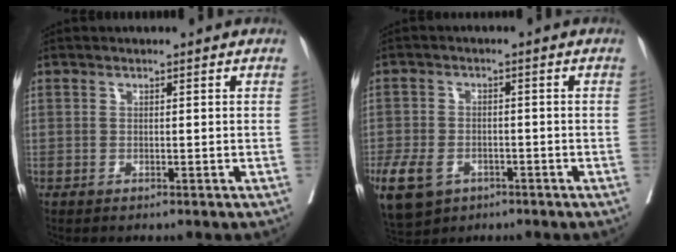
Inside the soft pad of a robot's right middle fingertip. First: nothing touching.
{"total": 12.0, "force": [-5.9, 8.5, 6.1], "torque": [-0.162, -0.008, -0.088]}